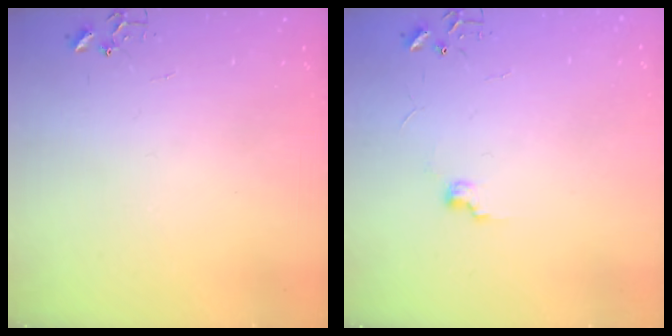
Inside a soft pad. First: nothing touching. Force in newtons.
{"total": 5.9, "press": 5.9, "slide": 0.7}